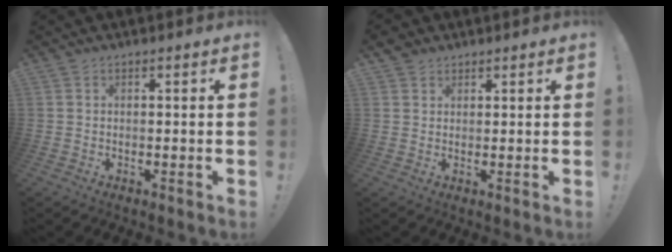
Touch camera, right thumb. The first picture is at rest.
{"total": 2.6, "force": [1.9, 1.8, 0.4], "torque": [-0.006, -0.008, 0.036]}